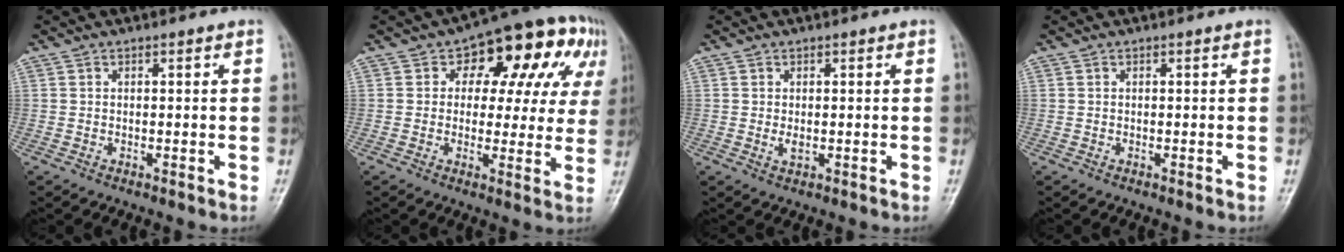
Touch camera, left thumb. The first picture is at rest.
{"total": 15.9, "force": [5.8, 9.9, 11.0], "torque": [-0.062, 0.019, 0.065]}
{"total": 1.6, "force": [0.1, 1.0, 1.2], "torque": [-0.018, -0.004, 0.003]}
{"total": 0.0}